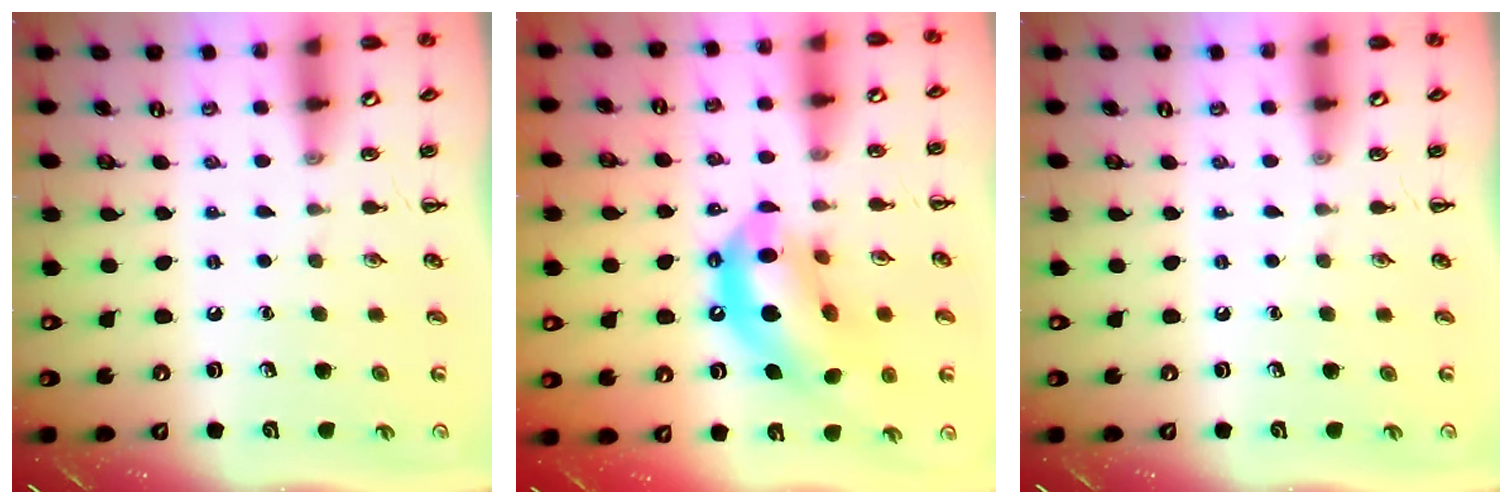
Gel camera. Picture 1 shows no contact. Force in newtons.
{"total": 16.5, "press": 15.9, "slide": 4.3}
{"total": 0.0}